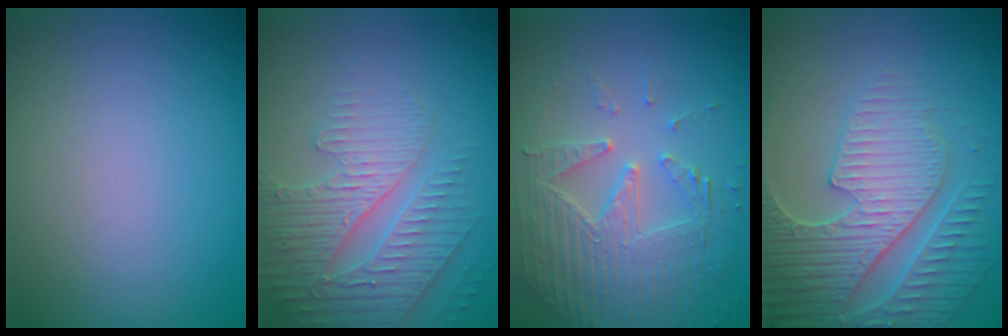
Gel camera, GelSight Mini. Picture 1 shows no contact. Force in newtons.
{"total": 4.3, "press": 4.1, "slide": 1.4}
{"total": 4.9, "press": 4.3, "slide": 2.3}
{"total": 6.4, "press": 5.4, "slide": 3.5}